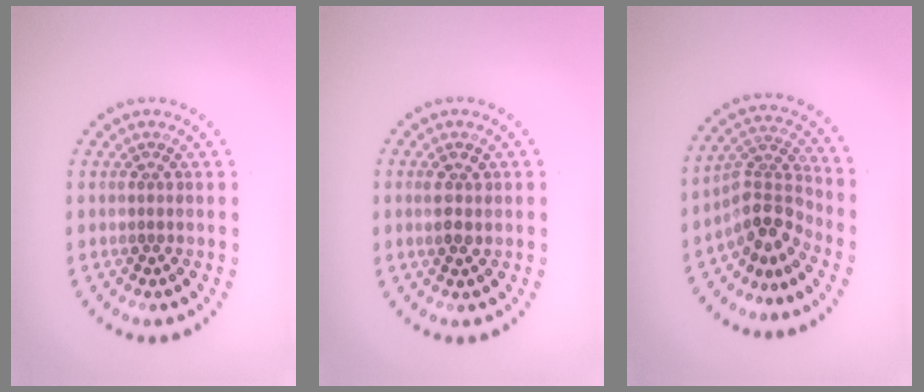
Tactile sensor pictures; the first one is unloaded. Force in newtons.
{"total": 1.8, "press": 1.7, "slide": 0.4}
{"total": 3.8, "press": 2.7, "slide": 2.8}